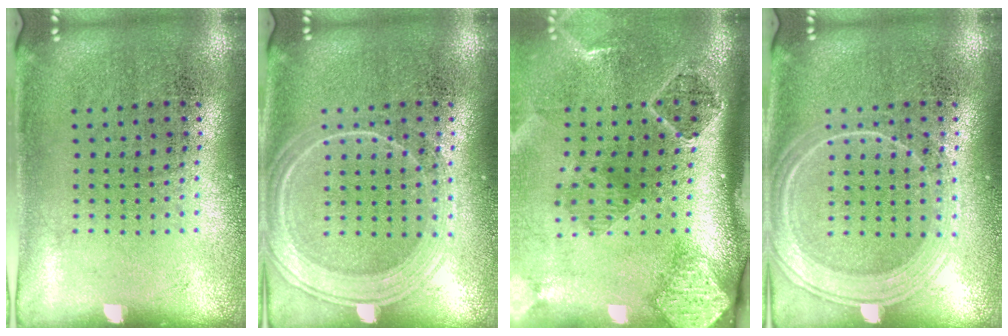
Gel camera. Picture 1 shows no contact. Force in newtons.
{"total": 2.8, "press": 2.8, "slide": 0.5}
{"total": 2.9, "press": 1.9, "slide": 2.1}
{"total": 2.8, "press": 2.8, "slide": 0.5}